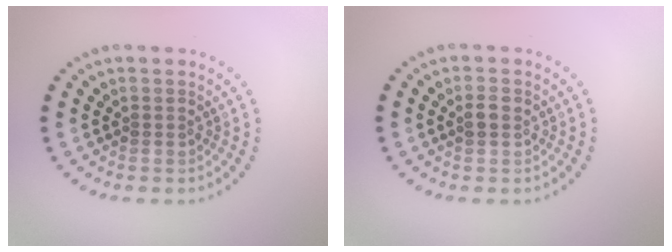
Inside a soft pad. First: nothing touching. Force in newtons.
{"total": 1.4, "press": 1.4, "slide": 0.2}